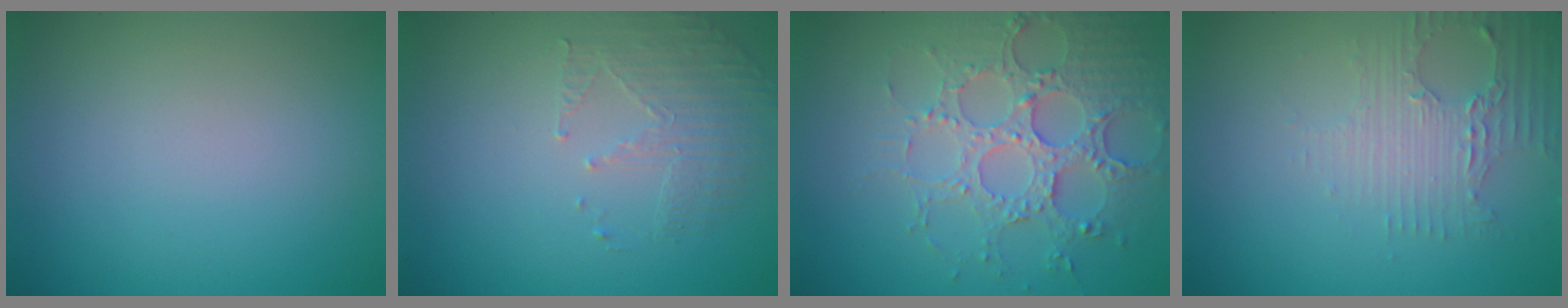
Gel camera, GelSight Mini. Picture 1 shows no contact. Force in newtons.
{"total": 1.8, "press": 1.1, "slide": 1.4}
{"total": 4.5, "press": 4.5, "slide": 0.4}
{"total": 3.0, "press": 2.5, "slide": 1.7}